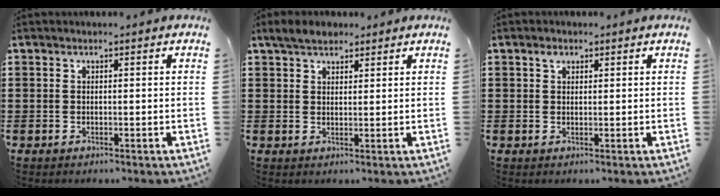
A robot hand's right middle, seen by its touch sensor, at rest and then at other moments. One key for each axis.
{"total": 2.8, "fx": 2.6, "fy": 0.8, "fz": 0.7, "tx": -0.021, "ty": 0.005, "tz": 0.050}
{"total": 1.4, "fx": 0.9, "fy": 0.8, "fz": 0.7, "tx": -0.008, "ty": 0.000, "tz": 0.015}